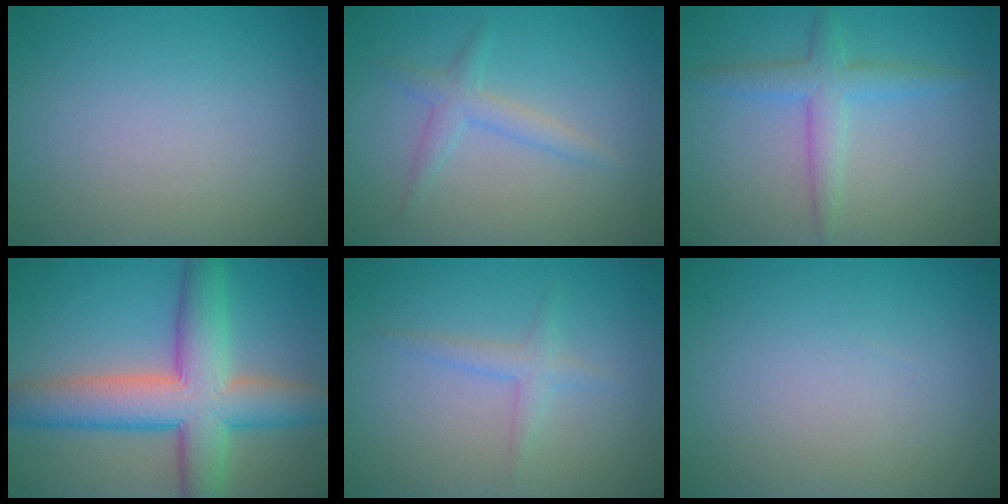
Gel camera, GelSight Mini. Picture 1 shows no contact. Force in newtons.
{"total": 1.9, "press": 1.9, "slide": 0.1}
{"total": 3.0, "press": 3.0, "slide": 0.1}
{"total": 9.5, "press": 9.5, "slide": 0.4}
{"total": 1.6, "press": 1.6, "slide": 0.1}
{"total": 0.0}